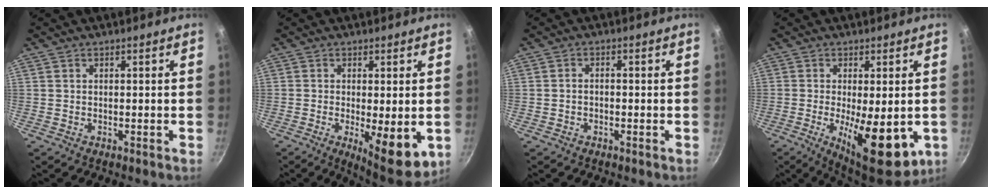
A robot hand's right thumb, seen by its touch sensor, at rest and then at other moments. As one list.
[{"total": 9.9, "force": [-1.9, 3.0, 9.3], "torque": [-0.123, -0.011, -0.014]}, {"total": 1.4, "force": [-0.7, 0.8, 0.9], "torque": [-0.016, 0.013, -0.012]}, {"total": 14.3, "force": [-3.2, 5.2, 12.9], "torque": [-0.177, -0.012, -0.035]}]